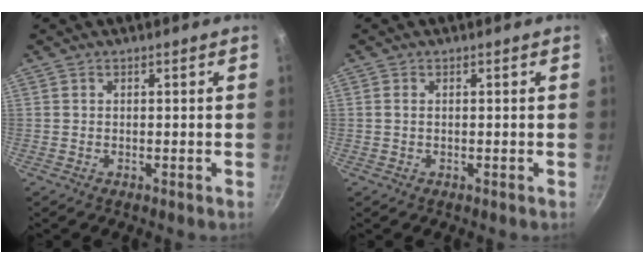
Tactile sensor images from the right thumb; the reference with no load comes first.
{"total": 0.7, "force": [0.1, 0.3, 0.6], "torque": [-0.011, 0.000, 0.001]}